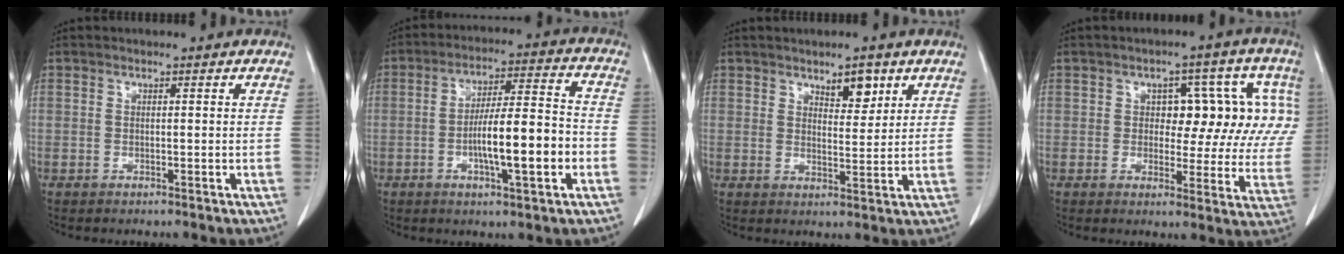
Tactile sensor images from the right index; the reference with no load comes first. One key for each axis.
{"total": 11.8, "fx": -3.1, "fy": 1.6, "fz": 11.3, "tx": -0.191, "ty": 0.014, "tz": -0.048}
{"total": 4.2, "fx": 2.7, "fy": 1.6, "fz": 2.8, "tx": -0.039, "ty": -0.004, "tz": 0.043}
{"total": 11.4, "fx": 2.2, "fy": 6.2, "fz": 9.4, "tx": -0.094, "ty": 0.033, "tz": 0.028}